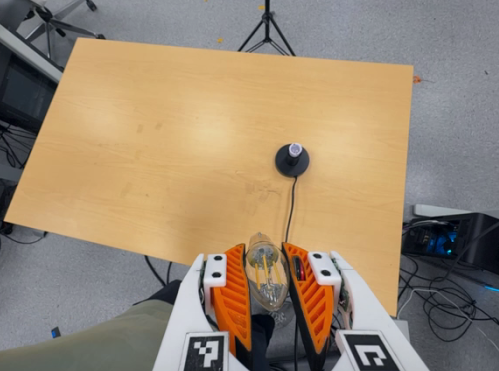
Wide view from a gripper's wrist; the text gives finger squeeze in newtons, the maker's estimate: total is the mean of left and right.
{"total": 18.0, "left": 19.4, "right": 16.7}